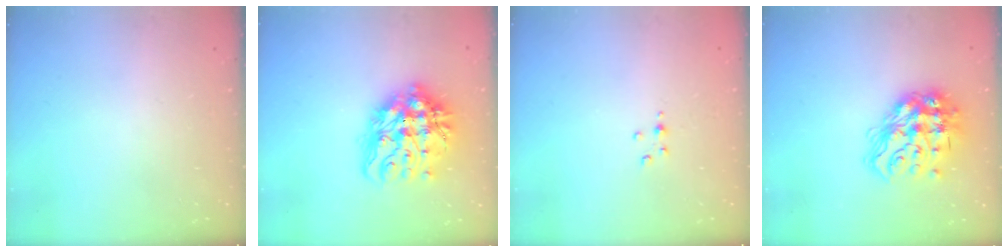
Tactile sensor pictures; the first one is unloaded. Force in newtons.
{"total": 17.9, "press": 17.8, "slide": 2.1}
{"total": 3.1, "press": 3.1, "slide": 0.4}
{"total": 18.0, "press": 18.0, "slide": 1.8}